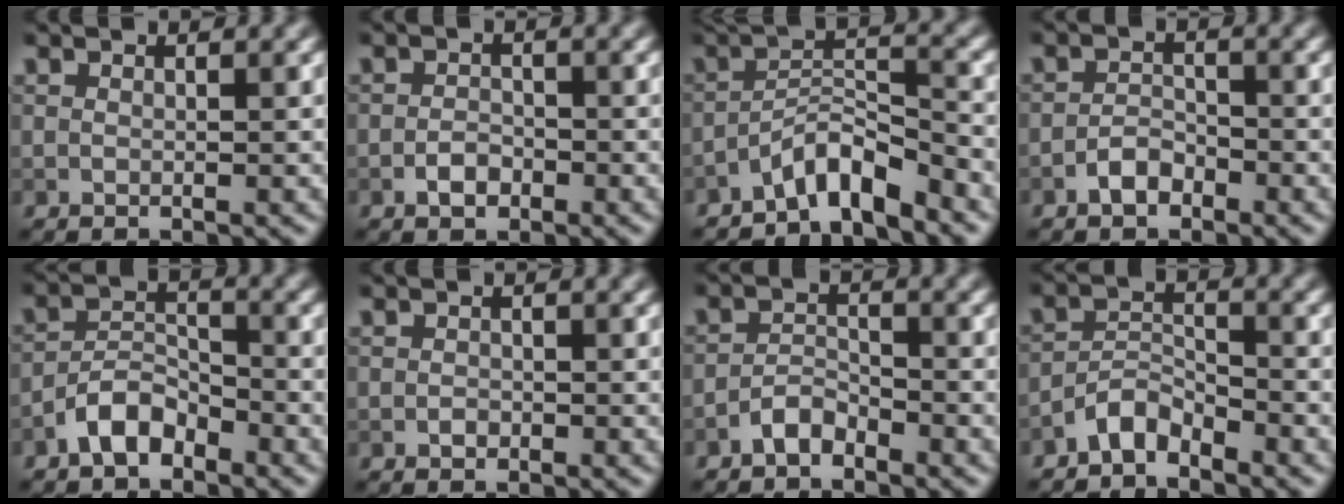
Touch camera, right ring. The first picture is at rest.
{"total": 1.7, "force": [-0.9, 1.0, 1.1], "torque": [-0.017, 0.002, -0.019]}
{"total": 4.7, "force": [-3.6, 0.8, 2.9], "torque": [-0.046, 0.012, -0.072]}
{"total": 2.1, "force": [-1.4, 1.1, 1.1], "torque": [-0.019, 0.006, -0.029]}
{"total": 3.5, "force": [-2.5, 1.5, 1.8], "torque": [-0.031, 0.012, -0.054]}
{"total": 0.7, "force": [-0.3, 0.5, 0.3], "torque": [-0.004, -0.002, -0.007]}
{"total": 2.0, "force": [-1.7, 0.8, 0.9], "torque": [-0.016, 0.009, -0.036]}
{"total": 2.7, "force": [-2.4, 0.8, 1.0], "torque": [-0.018, 0.010, -0.052]}